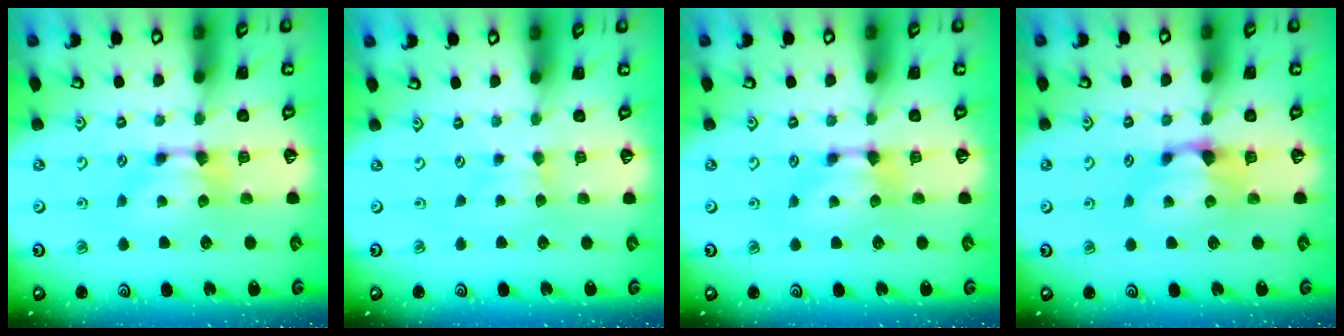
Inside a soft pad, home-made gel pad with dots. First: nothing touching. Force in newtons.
{"total": 1.1, "press": 1.0, "slide": 0.6}
{"total": 0.5, "press": 0.3, "slide": 0.4}
{"total": 1.2, "press": 0.8, "slide": 0.9}